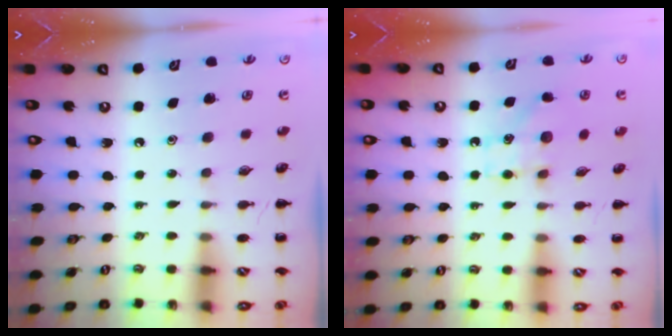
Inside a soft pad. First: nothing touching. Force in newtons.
{"total": 6.8, "press": 6.8, "slide": 1.0}